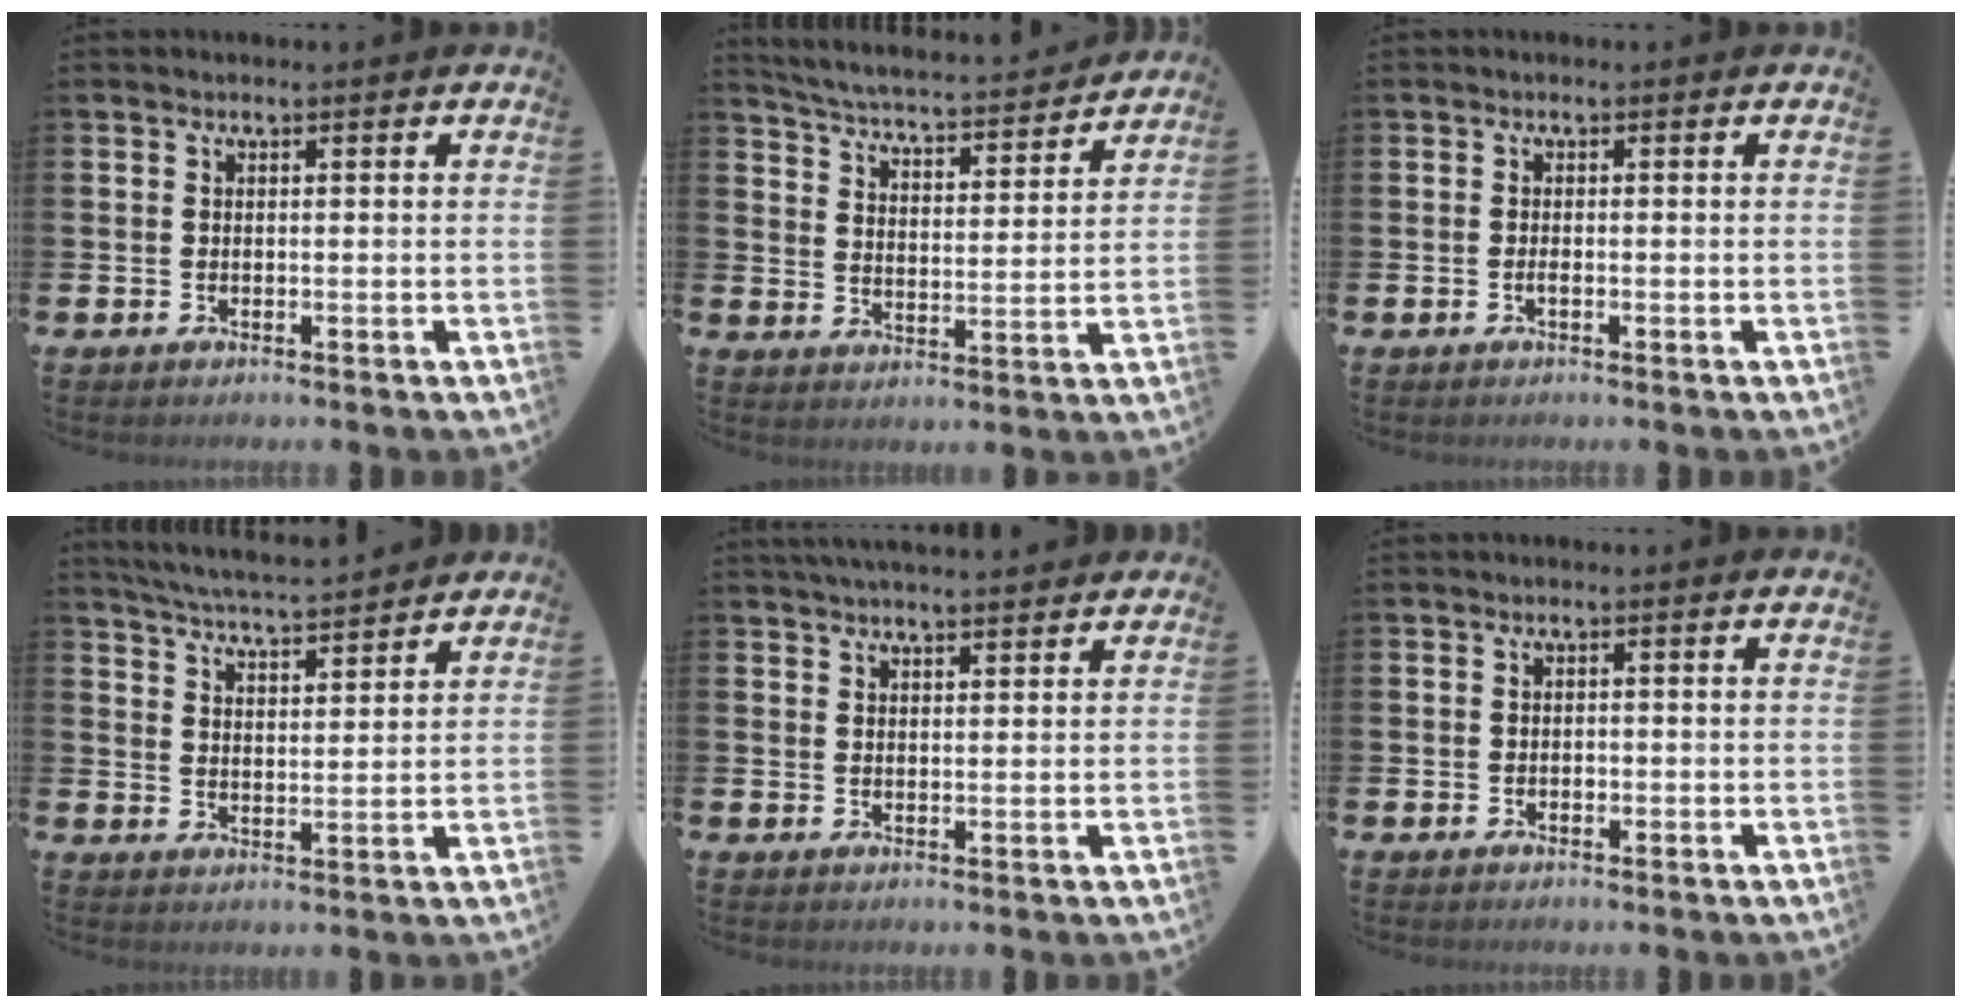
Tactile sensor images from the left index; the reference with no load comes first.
{"total": 4.9, "force": [4.8, 0.3, 0.8], "torque": [-0.040, -0.044, 0.079]}
{"total": 0.5, "force": [-0.2, 0.1, 0.5], "torque": [-0.013, -0.002, -0.003]}
{"total": 5.4, "force": [5.4, 0.0, 0.8], "torque": [-0.036, -0.033, 0.095]}
{"total": 3.3, "force": [3.2, 0.0, 0.6], "torque": [-0.015, -0.010, 0.058]}
{"total": 0.5, "force": [-0.1, 0.5, 0.2], "torque": [-0.001, 0.002, -0.004]}